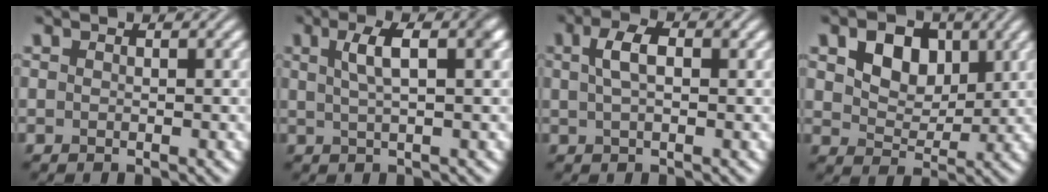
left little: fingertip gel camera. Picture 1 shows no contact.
{"total": 4.1, "force": [1.2, 1.2, 3.7], "torque": [-0.055, 0.011, 0.017]}
{"total": 2.9, "force": [0.7, 1.3, 2.5], "torque": [-0.048, 0.006, 0.011]}
{"total": 5.5, "force": [2.1, 3.8, 3.4], "torque": [-0.066, -0.005, 0.024]}